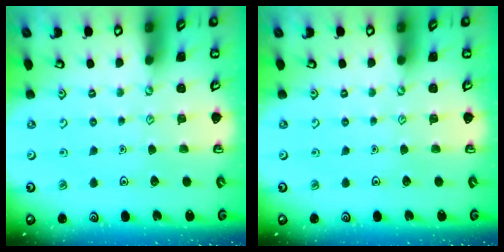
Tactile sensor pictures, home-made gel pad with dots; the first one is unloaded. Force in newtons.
{"total": 0.0}